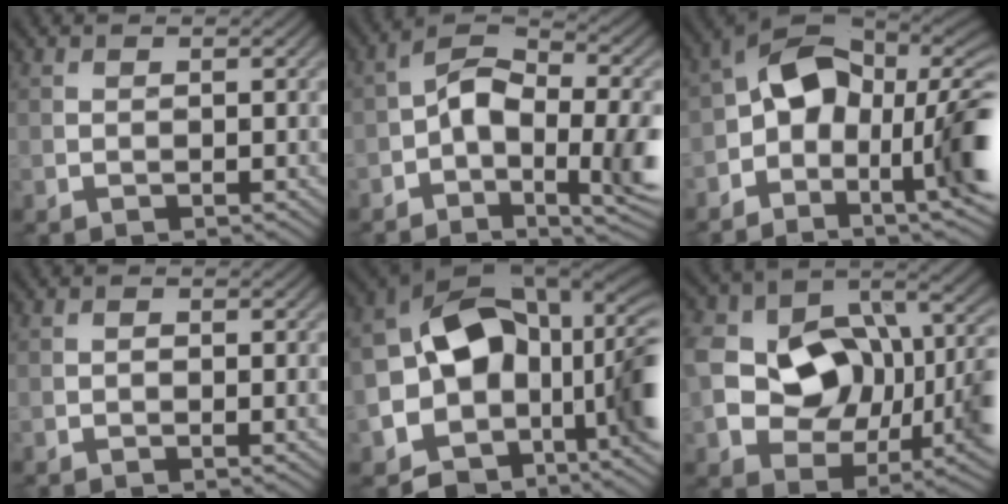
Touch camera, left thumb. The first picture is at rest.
{"total": 10.5, "force": [-1.9, 5.1, 9.0], "torque": [-0.155, 0.002, -0.040]}
{"total": 15.0, "force": [-1.3, 8.1, 12.5], "torque": [-0.183, 0.011, -0.034]}
{"total": 1.5, "force": [-0.5, 0.6, 1.3], "torque": [-0.019, 0.000, -0.008]}
{"total": 16.4, "force": [-3.1, 11.0, 11.7], "torque": [-0.200, -0.009, -0.047]}
{"total": 16.4, "force": [0.3, 12.2, 11.0], "torque": [-0.207, -0.029, 0.025]}